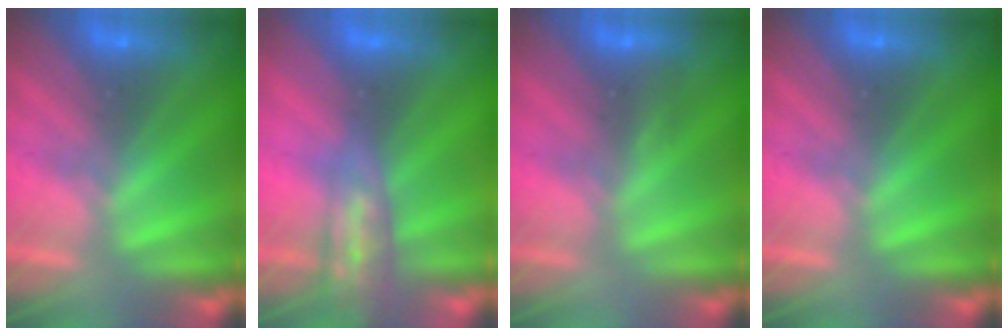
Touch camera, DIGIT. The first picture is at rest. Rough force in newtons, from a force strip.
{"total": 2.7}
{"total": 2.9}
{"total": 0.0}